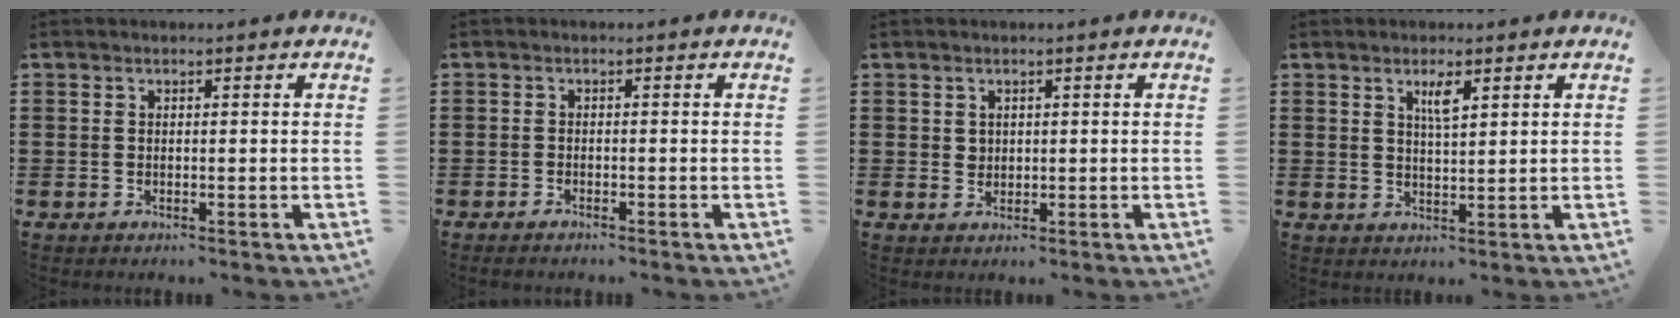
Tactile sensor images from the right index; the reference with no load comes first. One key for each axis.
{"total": 1.0, "fx": -1.0, "fy": 0.1, "fz": 0.2, "tx": -0.007, "ty": -0.002, "tz": -0.018}
{"total": 1.3, "fx": 0.8, "fy": 1.0, "fz": 0.3, "tx": -0.008, "ty": 0.004, "tz": 0.016}
{"total": 2.9, "fx": 1.6, "fy": 0.7, "fz": 2.4, "tx": -0.043, "ty": 0.001, "tz": 0.024}